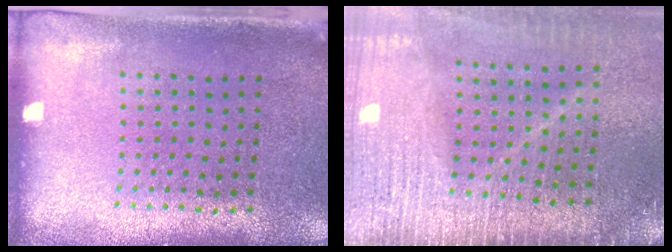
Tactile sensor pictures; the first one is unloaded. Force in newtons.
{"total": 3.8, "press": 3.3, "slide": 1.9}